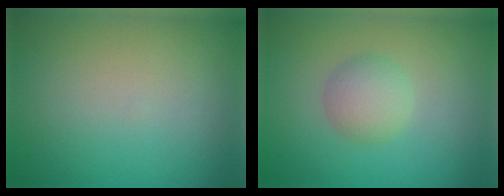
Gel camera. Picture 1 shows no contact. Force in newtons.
{"total": 2.7, "press": 2.7, "slide": 0.1}